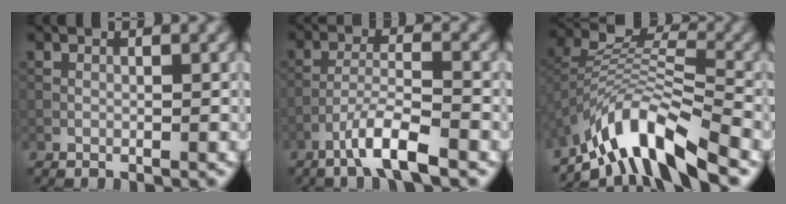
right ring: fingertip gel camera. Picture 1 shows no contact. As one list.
[{"total": 4.7, "force": [-3.2, 0.6, 3.4], "torque": [-0.064, 0.006, -0.067]}, {"total": 8.7, "force": [-6.4, 2.7, 5.3], "torque": [-0.081, 0.003, -0.125]}]